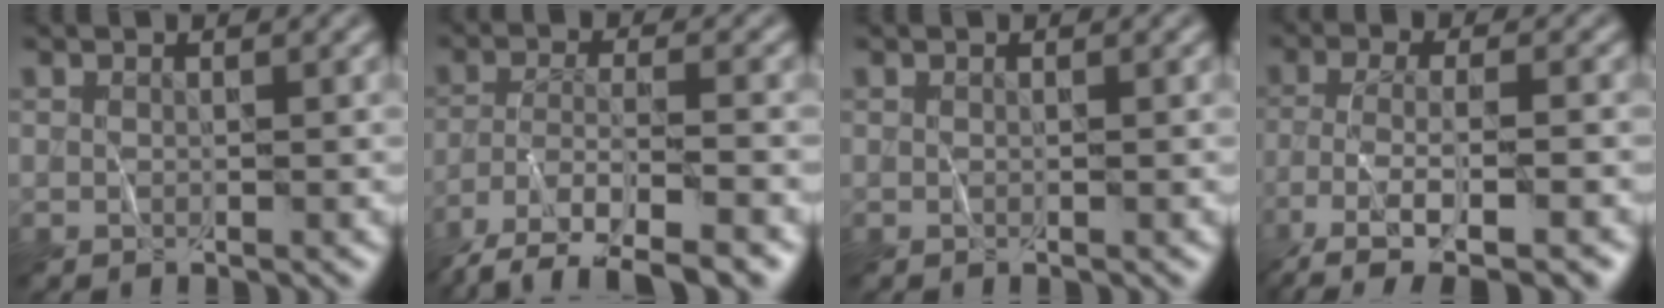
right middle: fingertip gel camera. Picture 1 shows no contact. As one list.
[{"total": 8.0, "force": [-6.2, 2.0, 4.8], "torque": [-0.082, -0.002, -0.111]}, {"total": 0.0}, {"total": 7.4, "force": [-4.8, 1.9, 5.2], "torque": [-0.094, 0.000, -0.087]}]